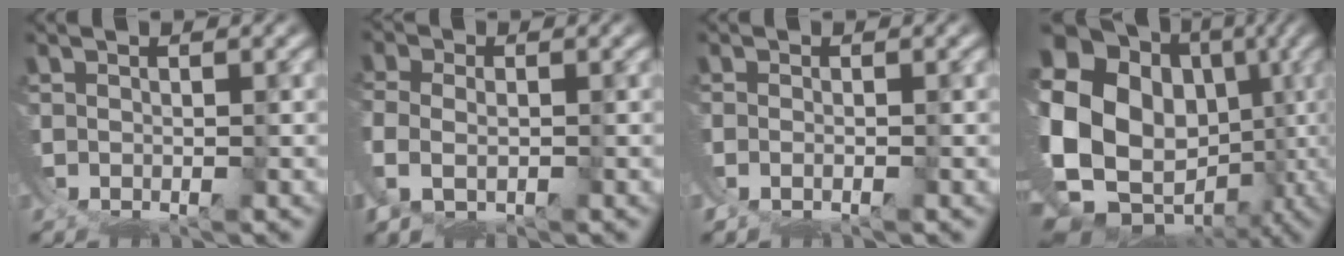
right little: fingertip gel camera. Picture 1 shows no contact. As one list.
[{"total": 2.9, "force": [0.2, 2.1, 2.0], "torque": [-0.061, -0.009, 0.010]}, {"total": 1.2, "force": [-0.4, 0.6, 0.9], "torque": [-0.023, -0.008, -0.002]}, {"total": 19.7, "force": [-1.4, 15.5, 12.1], "torque": [-0.254, -0.059, 0.000]}]